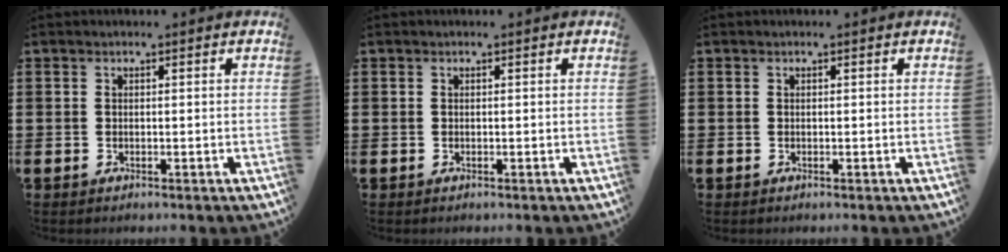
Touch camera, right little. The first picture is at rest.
{"total": 0.0}
{"total": 0.0}